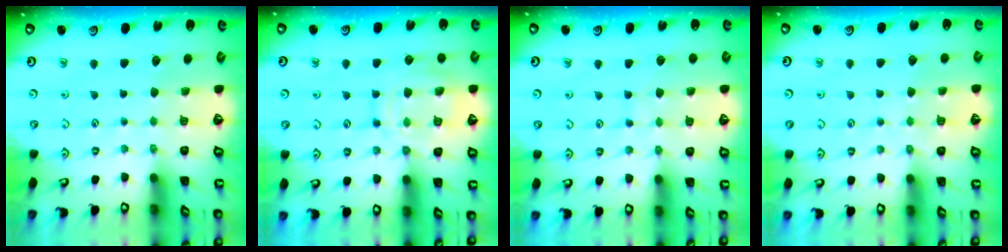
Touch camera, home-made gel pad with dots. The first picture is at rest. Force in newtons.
{"total": 12.9, "press": 12.8, "slide": 1.1}
{"total": 6.8, "press": 6.8, "slide": 0.5}
{"total": 3.9, "press": 3.9, "slide": 0.4}